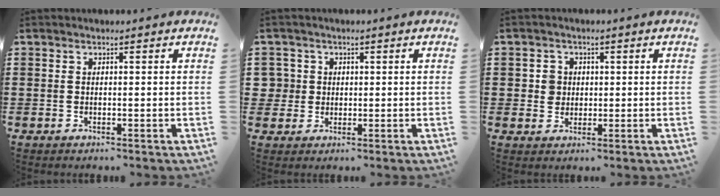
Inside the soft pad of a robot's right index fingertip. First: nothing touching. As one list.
[{"total": 2.9, "force": [0.3, 2.8, 0.4], "torque": [-0.029, 0.008, 0.002]}, {"total": 2.7, "force": [0.2, 2.6, 0.8], "torque": [-0.028, 0.011, 0.002]}]